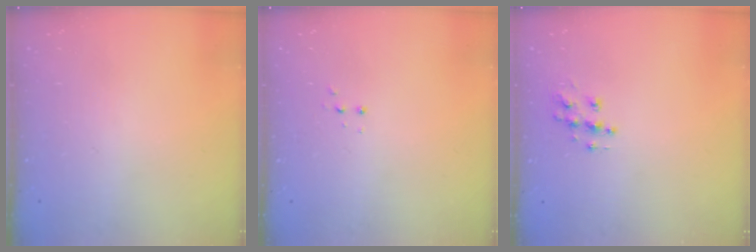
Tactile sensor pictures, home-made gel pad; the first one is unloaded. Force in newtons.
{"total": 2.8, "press": 2.8, "slide": 0.5}
{"total": 8.6, "press": 8.6, "slide": 0.3}